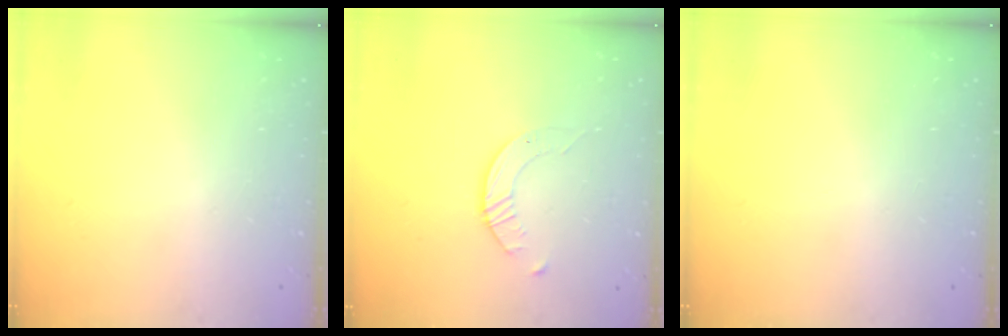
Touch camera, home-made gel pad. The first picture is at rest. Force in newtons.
{"total": 2.7, "press": 2.7, "slide": 0.3}
{"total": 0.0}